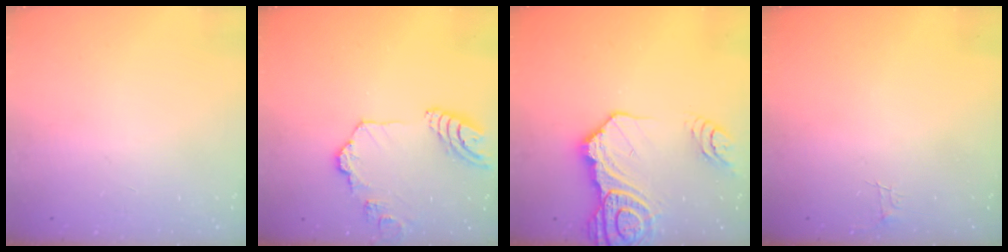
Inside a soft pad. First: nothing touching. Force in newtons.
{"total": 14.2, "press": 14.1, "slide": 1.6}
{"total": 18.6, "press": 18.4, "slide": 2.0}
{"total": 3.8, "press": 3.8, "slide": 0.4}